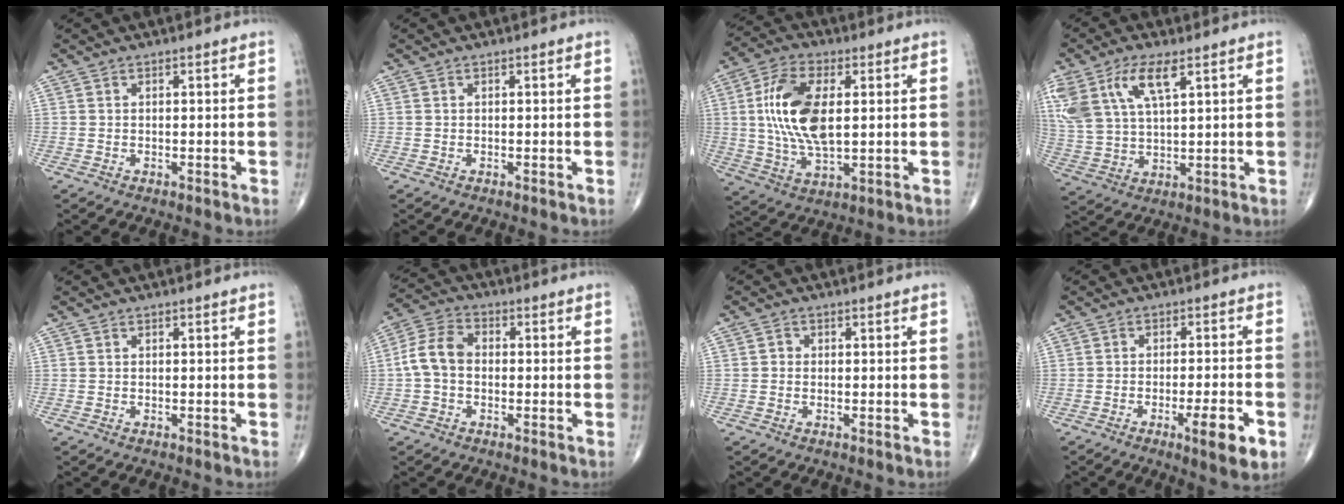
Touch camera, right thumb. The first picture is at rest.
{"total": 0.0}
{"total": 14.4, "force": [2.3, 7.5, 12.1], "torque": [-0.233, -0.003, 0.044]}
{"total": 13.7, "force": [6.5, 5.9, 10.5], "torque": [-0.231, -0.008, 0.130]}
{"total": 0.0}
{"total": 7.3, "force": [-0.5, 5.1, 5.1], "torque": [-0.097, 0.025, -0.022]}
{"total": 1.0, "force": [-0.1, 0.9, 0.4], "torque": [0.001, 0.003, -0.006]}
{"total": 7.7, "force": [-3.2, 1.4, 6.9], "torque": [-0.103, 0.004, -0.044]}